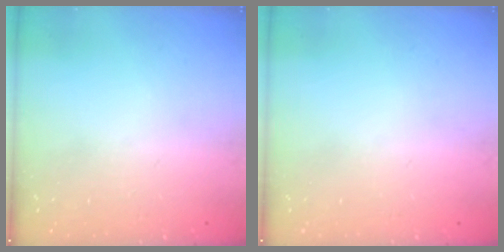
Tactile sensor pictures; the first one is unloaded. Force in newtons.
{"total": 0.0}